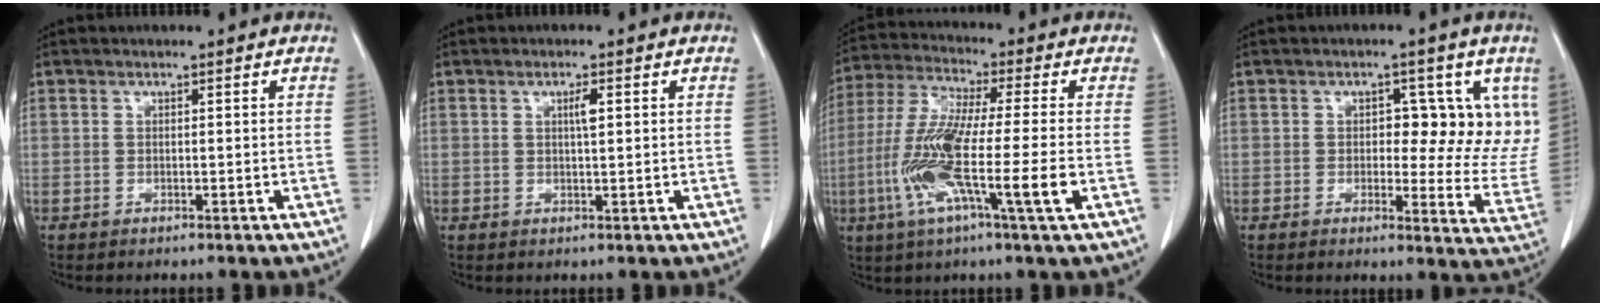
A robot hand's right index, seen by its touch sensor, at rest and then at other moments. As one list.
[{"total": 1.9, "force": [0.6, 0.2, 1.8], "torque": [-0.032, 0.001, 0.009]}, {"total": 14.9, "force": [-3.8, 0.2, 14.4], "torque": [-0.288, -0.023, -0.080]}, {"total": 10.1, "force": [2.9, 5.3, 8.1], "torque": [-0.075, 0.003, 0.034]}]